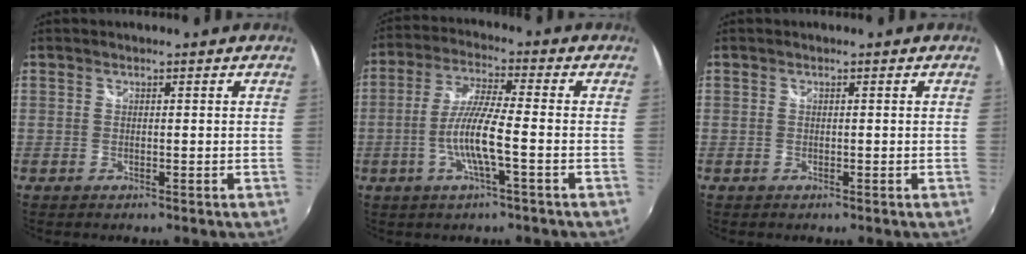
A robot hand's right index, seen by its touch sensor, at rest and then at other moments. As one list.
[{"total": 8.7, "force": [-2.7, 0.3, 8.2], "torque": [-0.171, 0.000, -0.052]}, {"total": 0.0}]